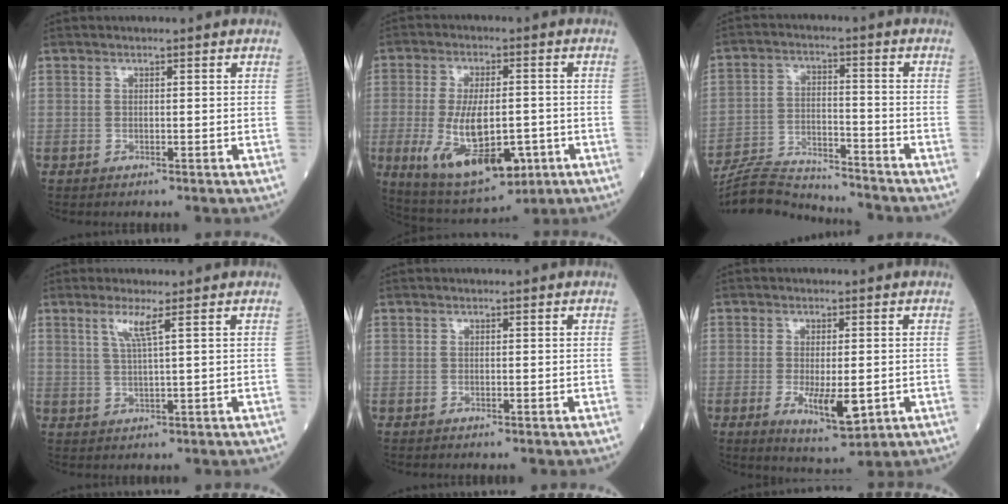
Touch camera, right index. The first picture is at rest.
{"total": 14.7, "force": [-4.2, 5.8, 12.8], "torque": [-0.230, -0.014, -0.053]}
{"total": 11.6, "force": [-11.5, 0.9, 1.3], "torque": [-0.026, 0.014, -0.201]}
{"total": 3.3, "force": [1.6, -0.6, 2.8], "torque": [-0.062, -0.003, 0.035]}
{"total": 0.0}
{"total": 7.1, "force": [-1.7, 2.1, 6.5], "torque": [-0.106, -0.015, -0.021]}